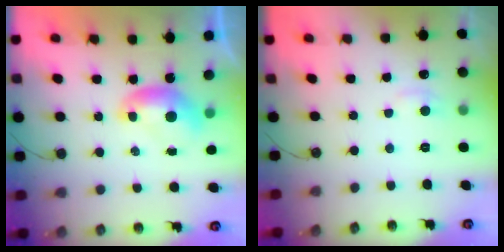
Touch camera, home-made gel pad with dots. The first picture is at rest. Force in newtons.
{"total": 1.8, "press": 1.7, "slide": 0.7}